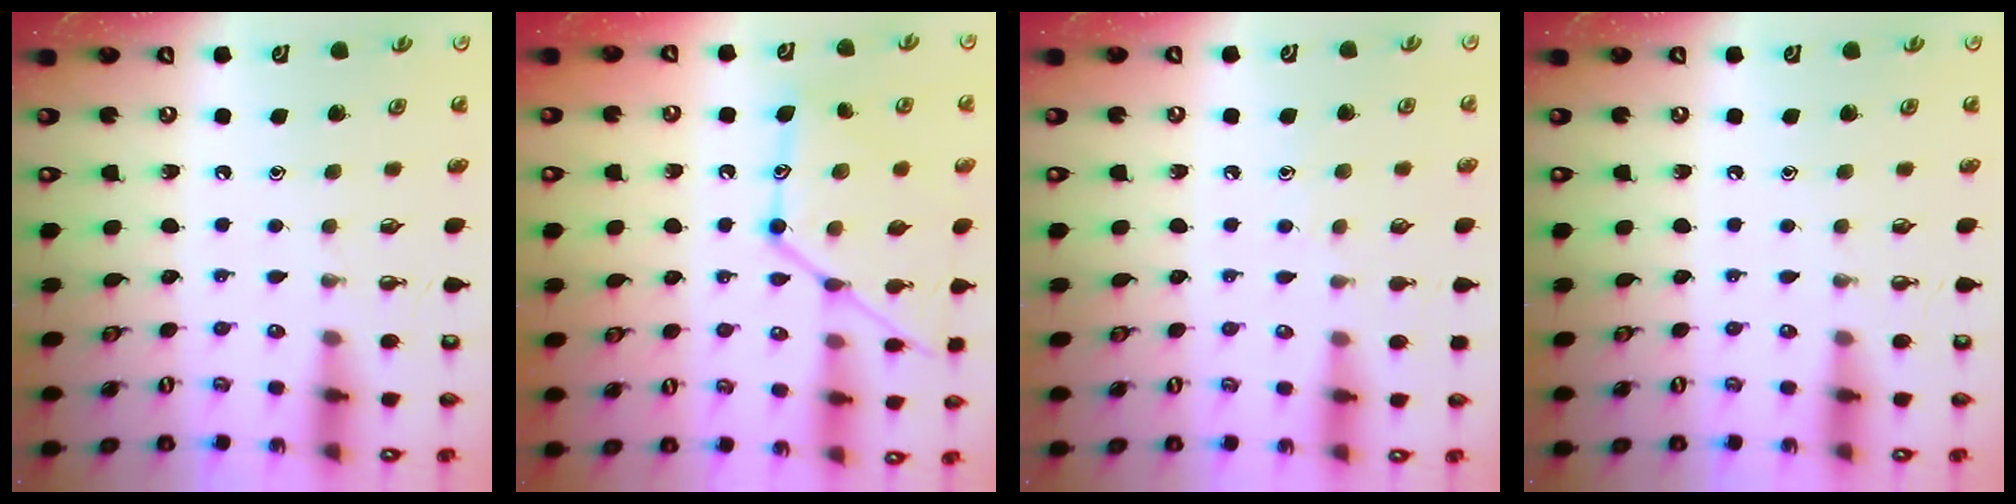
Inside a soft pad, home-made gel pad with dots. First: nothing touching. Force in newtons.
{"total": 16.5, "press": 16.4, "slide": 1.2}
{"total": 5.3, "press": 5.3, "slide": 0.6}
{"total": 0.0}